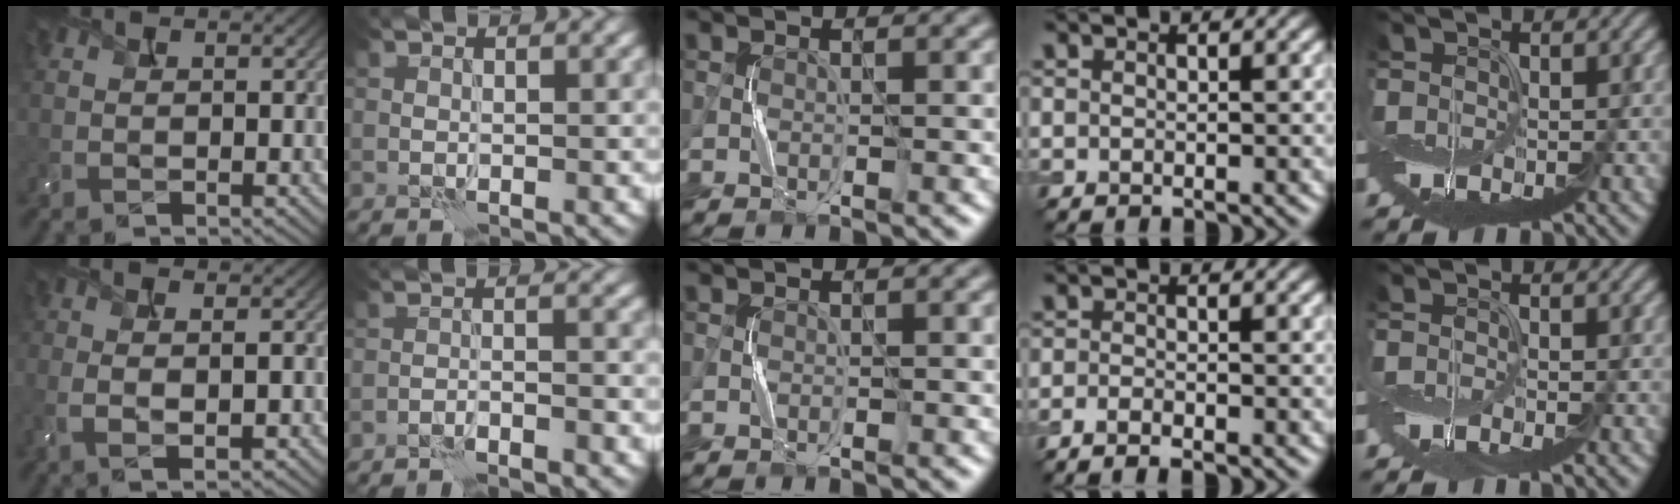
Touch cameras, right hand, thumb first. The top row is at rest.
{"thumb": {"total": 4.6, "force": [-0.5, 2.0, 4.1], "torque": [-0.072, 0.002, -0.011]}, "index": {"total": 2.4, "force": [-2.0, 0.2, 1.3], "torque": [-0.025, 0.011, -0.041]}, "ring": {"total": 1.8, "force": [-1.2, 0.3, 1.2], "torque": [-0.023, -0.001, -0.027]}, "little": {"total": 1.7, "force": [-1.5, -0.1, 0.8], "torque": [-0.015, -0.005, -0.030]}}